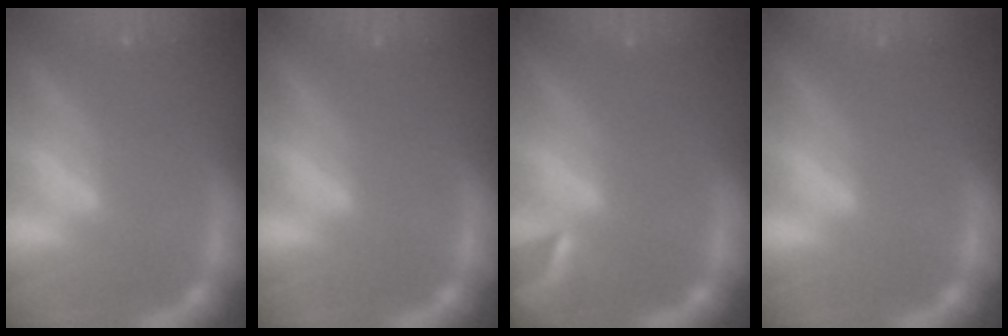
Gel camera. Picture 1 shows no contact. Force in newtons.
{"total": 0.0}
{"total": 2.9}
{"total": 0.0}